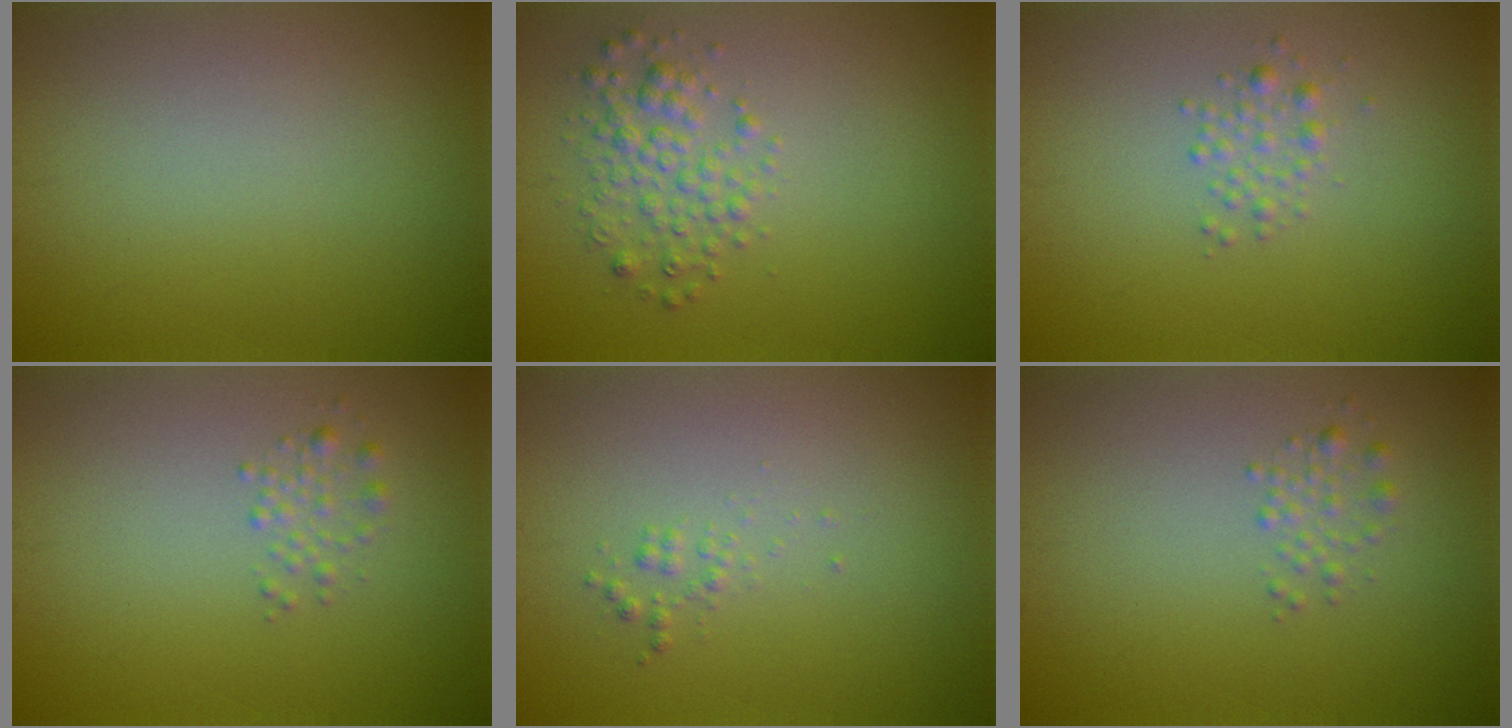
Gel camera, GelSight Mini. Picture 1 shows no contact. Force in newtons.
{"total": 2.6, "press": 2.6, "slide": 0.0}
{"total": 1.4, "press": 1.4, "slide": 0.1}
{"total": 1.2, "press": 1.1, "slide": 0.1}
{"total": 0.7, "press": 0.7, "slide": 0.0}
{"total": 1.2, "press": 1.1, "slide": 0.1}